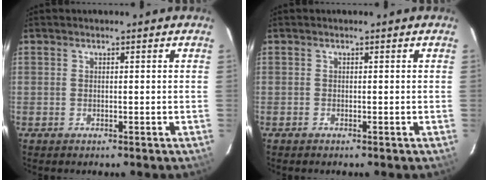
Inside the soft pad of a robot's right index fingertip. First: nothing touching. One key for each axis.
{"total": 0.0}